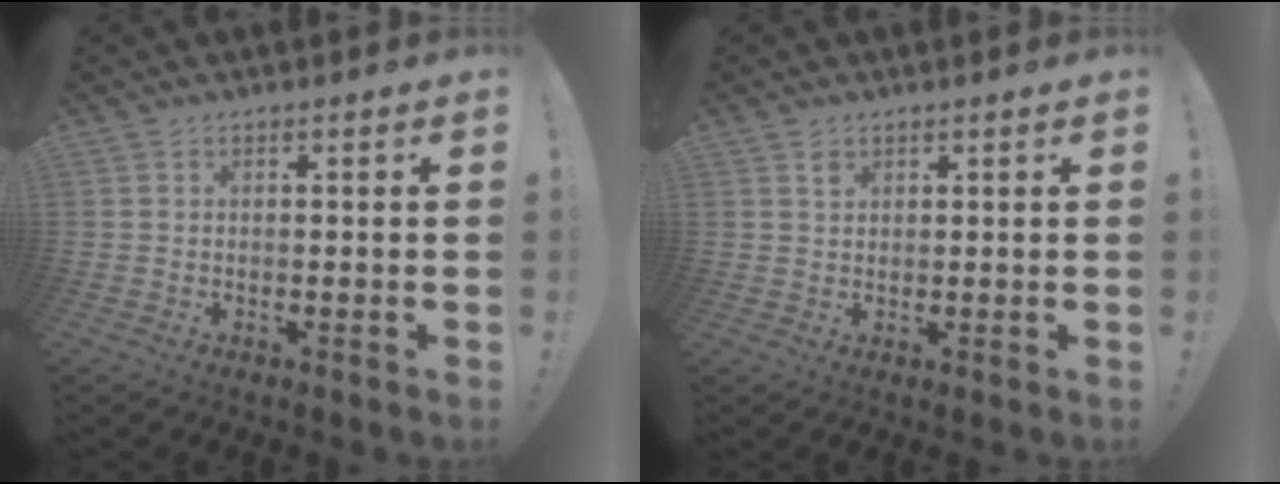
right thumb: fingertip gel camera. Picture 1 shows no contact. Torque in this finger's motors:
{"motor_torque": [0.35, 0.19, -0.01, -0.22, 0.00]}